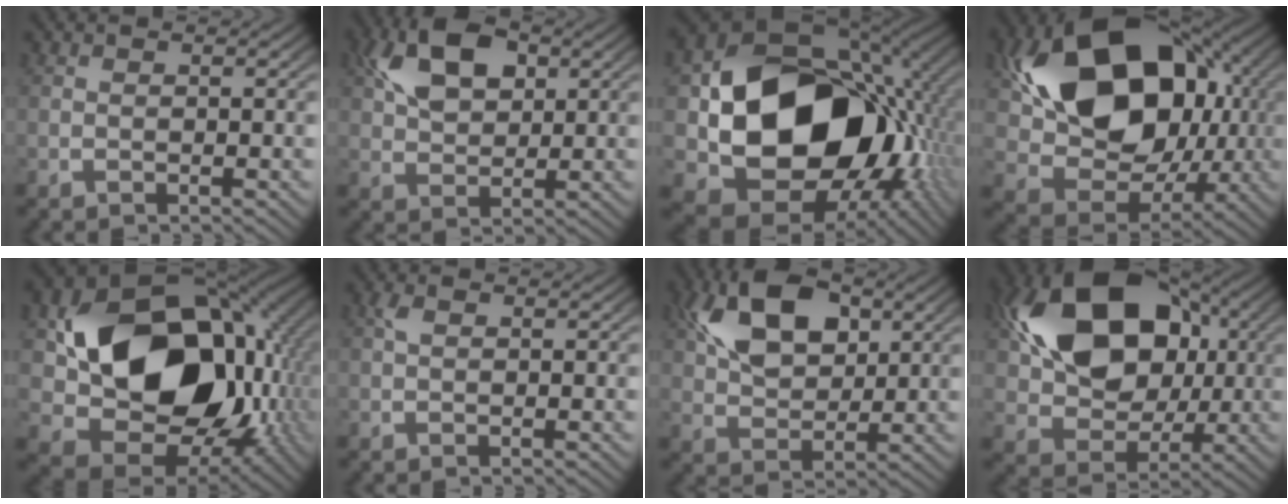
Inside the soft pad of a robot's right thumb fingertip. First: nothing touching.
{"total": 6.8, "force": [2.7, 4.1, 4.7], "torque": [-0.092, -0.002, 0.059]}
{"total": 24.5, "force": [-2.4, 16.2, 18.2], "torque": [-0.357, -0.084, -0.003]}
{"total": 20.5, "force": [2.7, 13.5, 15.2], "torque": [-0.298, -0.033, 0.055]}
{"total": 24.0, "force": [0.0, 16.0, 17.9], "torque": [-0.354, -0.055, 0.017]}
{"total": 1.1, "force": [0.5, 0.7, 0.7], "torque": [-0.020, 0.001, 0.011]}
{"total": 8.7, "force": [3.0, 5.4, 6.1], "torque": [-0.123, -0.008, 0.065]}
{"total": 16.0, "force": [3.1, 10.6, 11.6], "torque": [-0.233, -0.018, 0.062]}